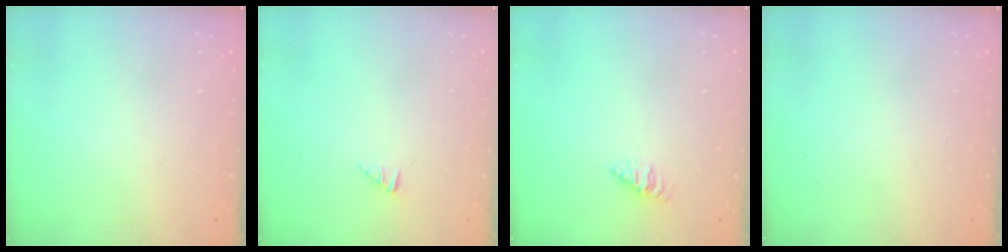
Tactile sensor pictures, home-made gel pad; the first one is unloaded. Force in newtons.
{"total": 0.0}
{"total": 1.6, "press": 1.6, "slide": 0.1}
{"total": 0.0}